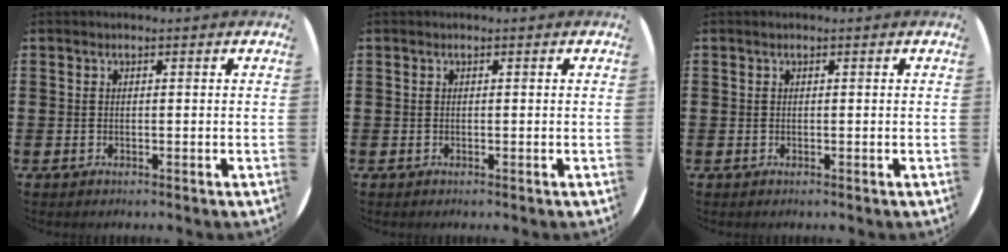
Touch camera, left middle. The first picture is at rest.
{"total": 0.0}
{"total": 0.0}